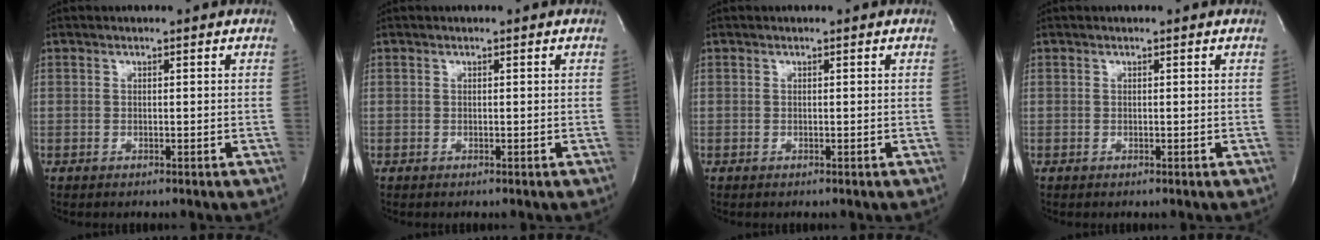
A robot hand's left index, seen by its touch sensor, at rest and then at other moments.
{"total": 0.0}
{"total": 0.0}
{"total": 0.0}